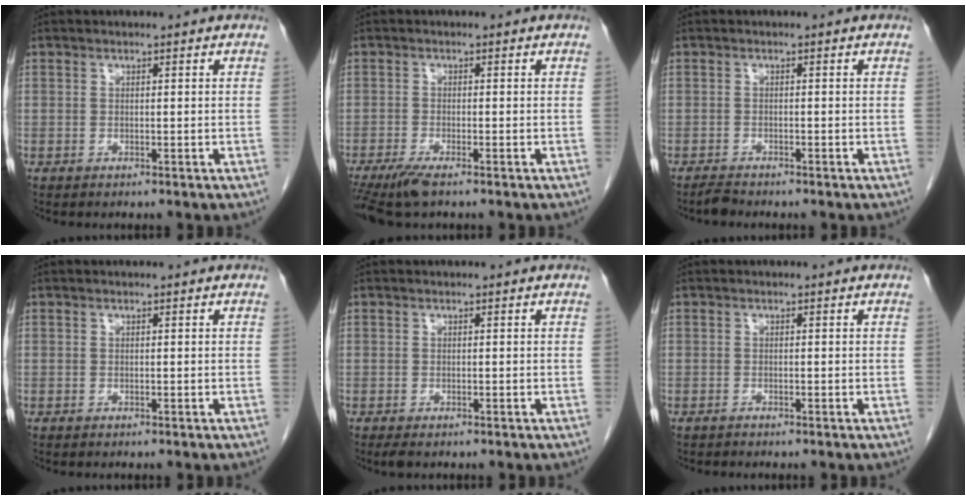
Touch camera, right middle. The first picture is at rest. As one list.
[{"total": 4.5, "force": [-3.3, 0.5, 3.0], "torque": [-0.058, -0.012, -0.060]}, {"total": 1.3, "force": [-1.3, 0.1, 0.3], "torque": [-0.012, -0.004, -0.023]}, {"total": 0.0}, {"total": 1.4, "force": [-1.0, 0.5, 0.9], "torque": [-0.014, -0.003, -0.012]}, {"total": 1.5, "force": [1.5, -0.1, -0.1], "torque": [-0.004, -0.005, 0.023]}]